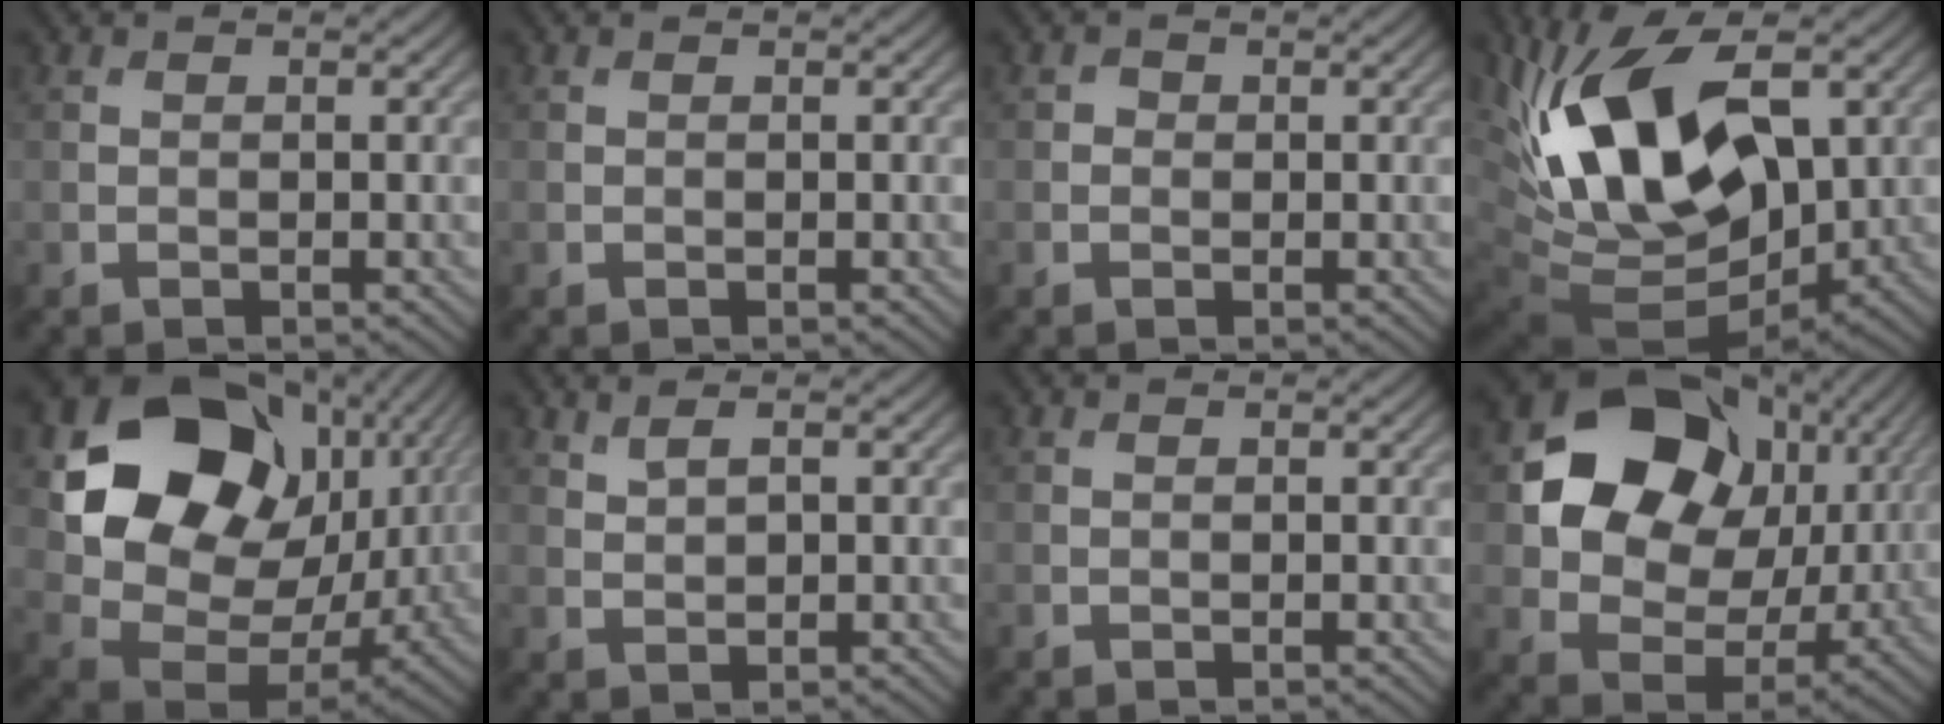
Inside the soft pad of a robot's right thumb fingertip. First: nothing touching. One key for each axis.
{"total": 0.0}
{"total": 0.7, "fx": -0.1, "fy": 0.7, "fz": 0.2, "tx": 0.000, "ty": -0.005, "tz": -0.005}
{"total": 17.4, "fx": 3.6, "fy": 9.1, "fz": 14.3, "tx": -0.283, "ty": 0.002, "tz": 0.066}
{"total": 18.1, "fx": 5.9, "fy": 13.7, "fz": 10.3, "tx": -0.202, "ty": -0.005, "tz": 0.133}
{"total": 1.8, "fx": 1.1, "fy": 0.6, "fz": 1.3, "tx": -0.032, "ty": -0.001, "tz": 0.027}
{"total": 0.0}
{"total": 15.2, "fx": 4.5, "fy": 11.8, "fz": 8.5, "tx": -0.167, "ty": 0.008, "tz": 0.081}